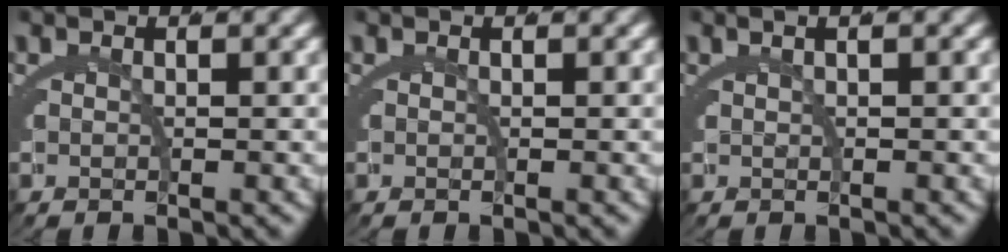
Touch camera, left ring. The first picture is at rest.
{"total": 0.0}
{"total": 1.3, "force": [0.8, 0.0, 1.0], "torque": [-0.008, 0.010, 0.011]}